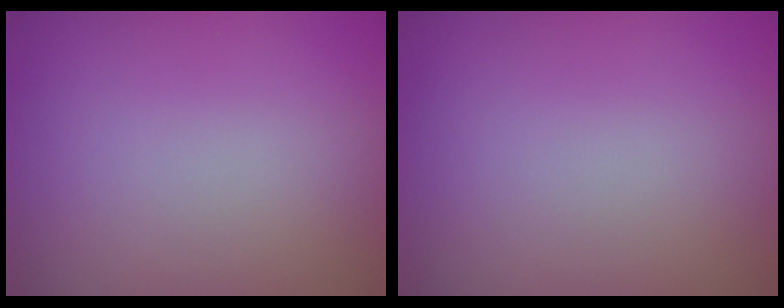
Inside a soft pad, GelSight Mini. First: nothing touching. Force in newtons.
{"total": 0.0}